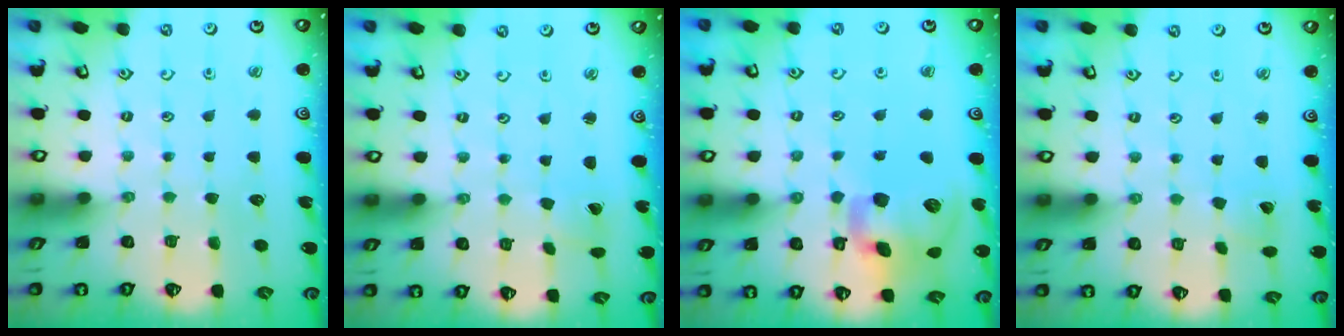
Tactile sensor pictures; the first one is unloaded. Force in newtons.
{"total": 0.7, "press": 0.7, "slide": 0.1}
{"total": 15.5, "press": 15.3, "slide": 2.3}
{"total": 2.4, "press": 2.4, "slide": 0.2}